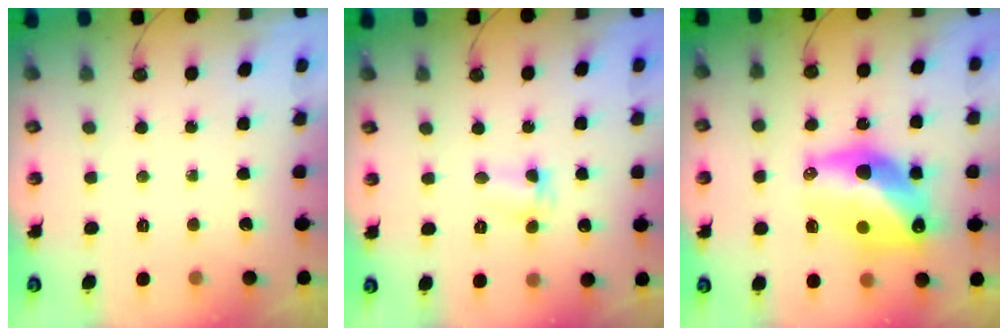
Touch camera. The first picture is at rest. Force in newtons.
{"total": 2.6, "press": 2.6, "slide": 0.4}
{"total": 17.1, "press": 17.0, "slide": 1.4}